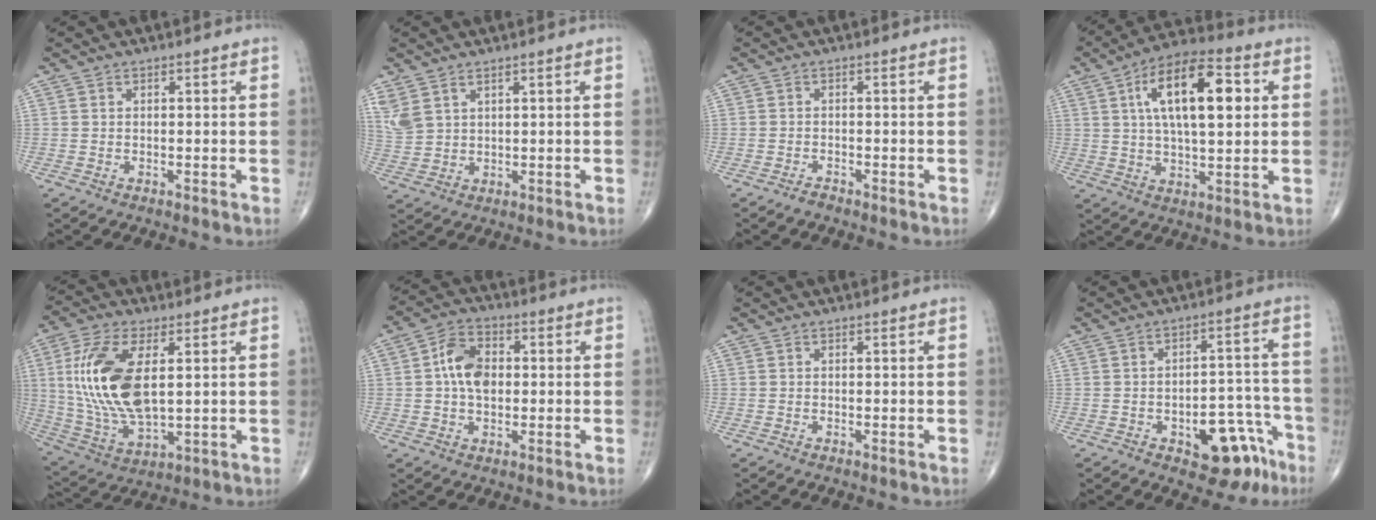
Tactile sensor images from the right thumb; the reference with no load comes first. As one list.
[{"total": 4.8, "force": [3.0, 2.6, 2.7], "torque": [-0.059, -0.008, 0.073]}, {"total": 1.1, "force": [-1.0, 0.3, 0.3], "torque": [-0.008, 0.003, -0.020]}, {"total": 16.9, "force": [4.3, 7.1, 14.7], "torque": [-0.234, 0.007, 0.066]}, {"total": 17.8, "force": [3.1, 8.5, 15.3], "torque": [-0.322, -0.013, 0.067]}, {"total": 8.0, "force": [0.6, 5.3, 6.0], "torque": [-0.097, 0.015, 0.002]}, {"total": 0.0}, {"total": 11.8, "force": [-6.1, 6.0, 8.1], "torque": [-0.068, 0.053, -0.073]}]